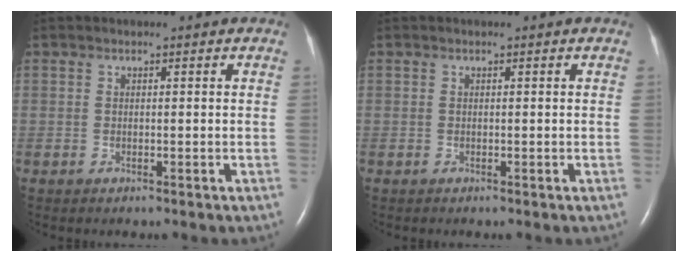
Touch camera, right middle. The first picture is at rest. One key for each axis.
{"total": 0.0}